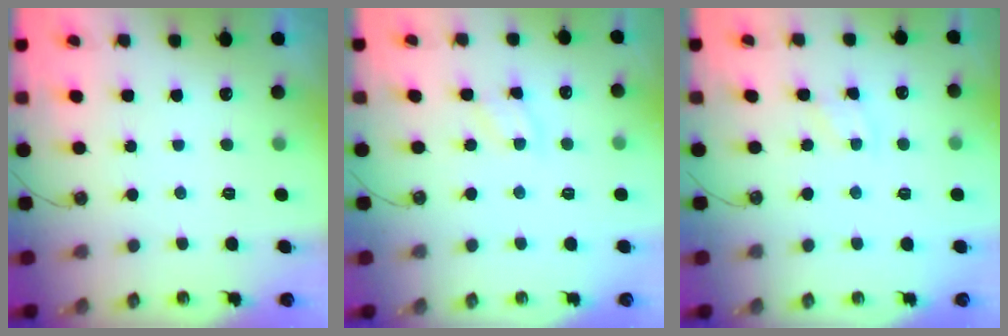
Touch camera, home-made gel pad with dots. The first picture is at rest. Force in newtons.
{"total": 5.1, "press": 5.1, "slide": 0.5}
{"total": 1.9, "press": 1.9, "slide": 0.4}